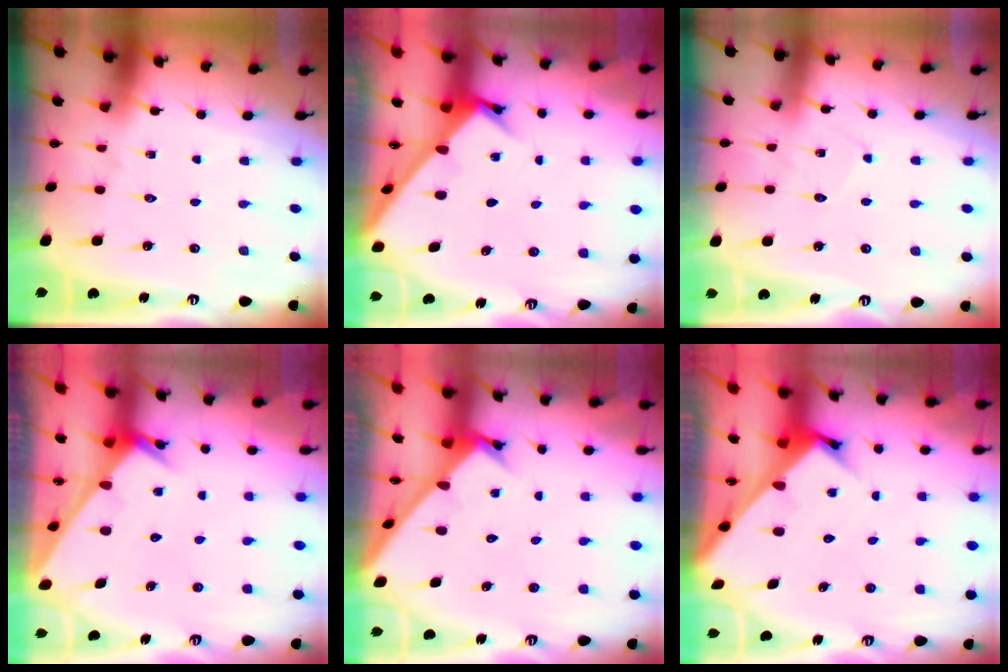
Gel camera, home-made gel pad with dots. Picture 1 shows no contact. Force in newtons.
{"total": 2.2, "press": 2.2, "slide": 0.2}
{"total": 4.5, "press": 4.5, "slide": 0.5}
{"total": 2.0, "press": 2.0, "slide": 0.1}
{"total": 2.6, "press": 2.6, "slide": 0.3}
{"total": 4.2, "press": 4.2, "slide": 0.3}